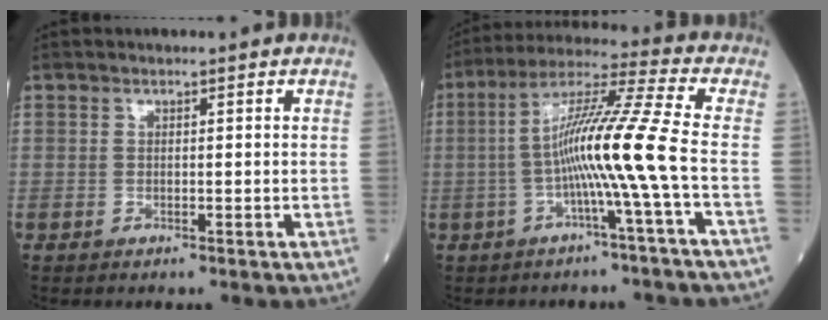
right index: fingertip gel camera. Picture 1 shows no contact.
{"total": 11.6, "force": [-2.3, -2.3, 11.2], "torque": [-0.207, 0.019, -0.048]}